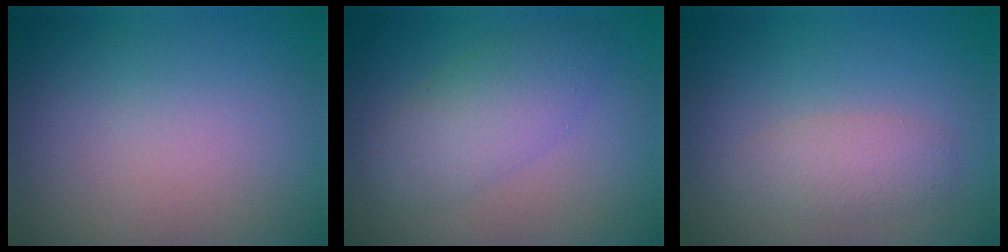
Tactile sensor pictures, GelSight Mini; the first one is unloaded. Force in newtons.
{"total": 3.8, "press": 3.8, "slide": 0.0}
{"total": 2.3, "press": 2.3, "slide": 0.1}